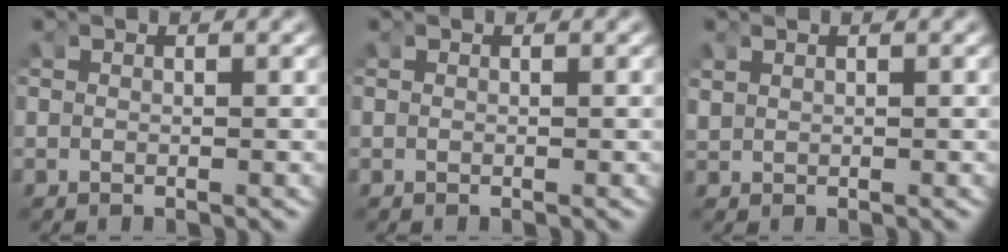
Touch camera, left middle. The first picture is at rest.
{"total": 0.0}
{"total": 0.7, "force": [0.6, 0.1, 0.2], "torque": [-0.005, 0.002, 0.017]}